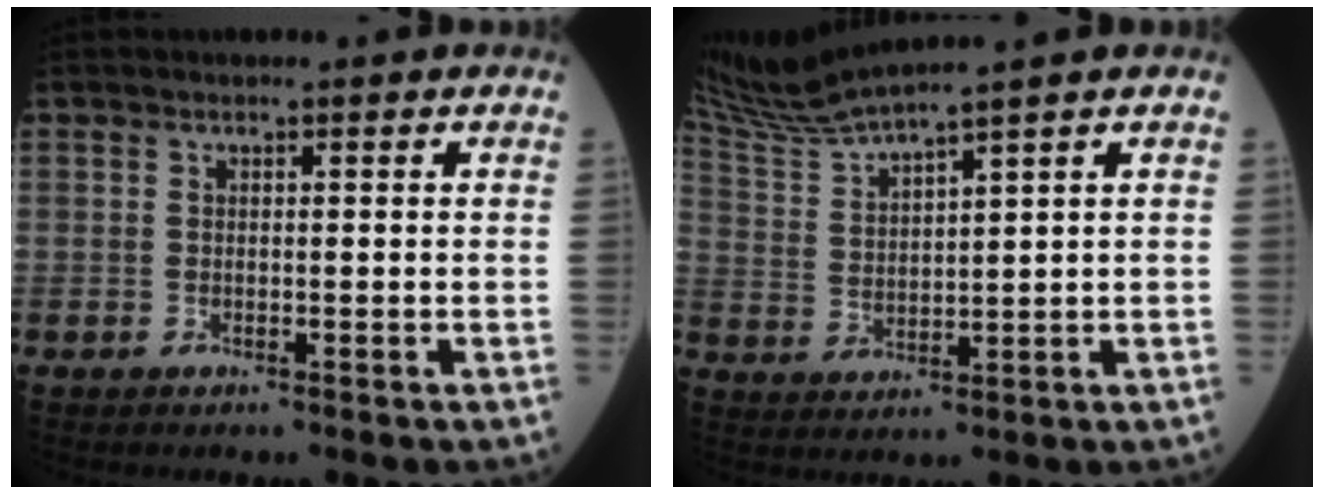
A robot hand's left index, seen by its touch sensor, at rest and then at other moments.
{"total": 7.6, "force": [6.9, -1.8, 2.6], "torque": [-0.070, -0.003, 0.149]}